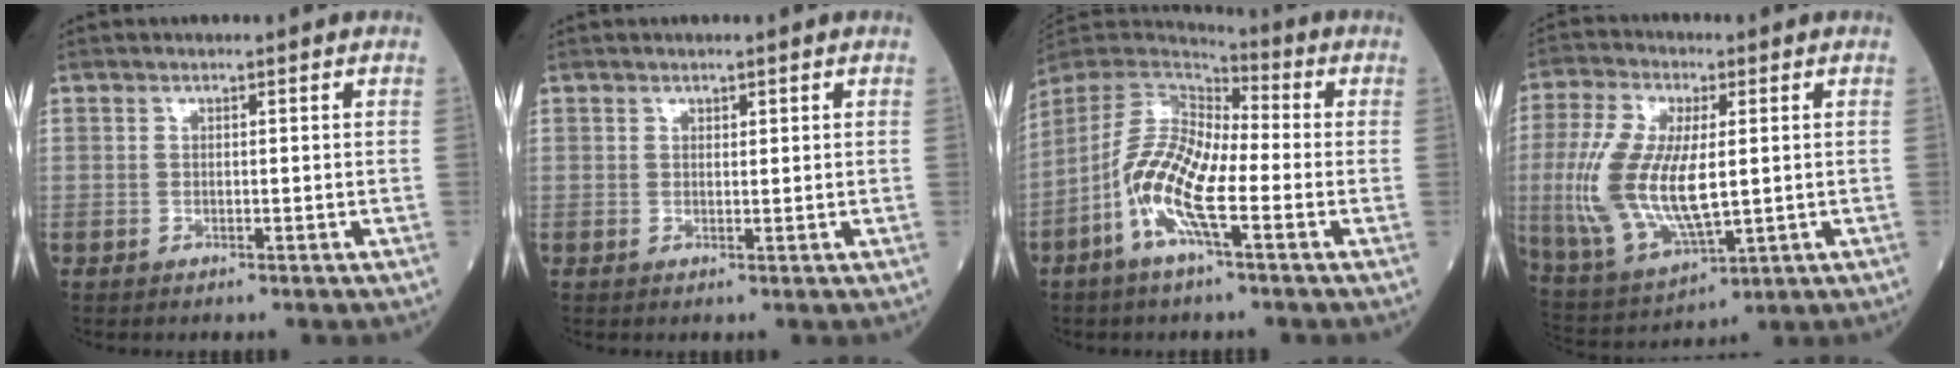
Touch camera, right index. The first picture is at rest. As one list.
[{"total": 0.8, "force": [0.6, 0.4, 0.4], "torque": [-0.004, -0.002, 0.008]}, {"total": 12.5, "force": [-3.7, 3.2, 11.5], "torque": [-0.239, 0.005, -0.080]}, {"total": 15.8, "force": [0.1, 6.3, 14.5], "torque": [-0.319, -0.008, 0.014]}]